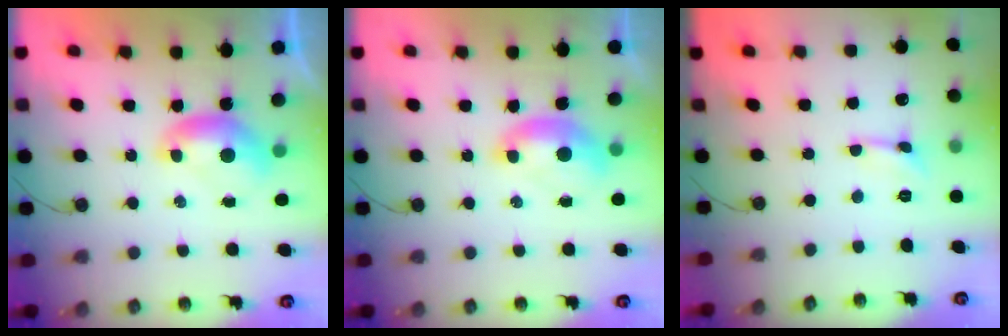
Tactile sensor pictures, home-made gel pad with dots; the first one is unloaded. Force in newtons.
{"total": 1.8, "press": 1.6, "slide": 0.6}
{"total": 0.0}